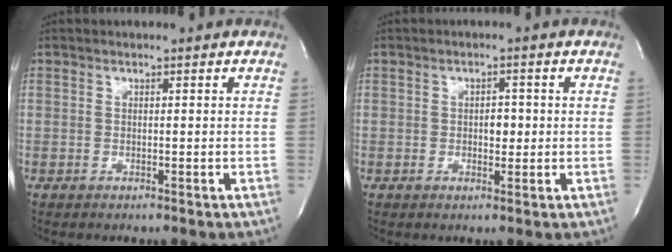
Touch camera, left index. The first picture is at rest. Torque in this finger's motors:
{"motor_torque": [0.08, 0.08, 0.00, 0.00]}